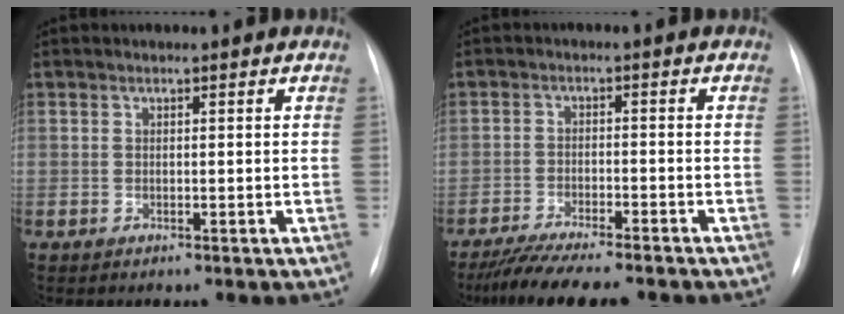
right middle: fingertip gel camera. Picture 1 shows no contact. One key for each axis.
{"total": 10.9, "fx": -9.4, "fy": 1.2, "fz": 5.4, "tx": -0.085, "ty": -0.020, "tz": -0.145}